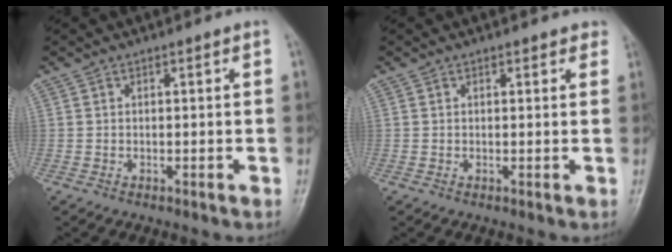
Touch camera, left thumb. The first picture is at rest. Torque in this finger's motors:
{"motor_torque": [0.03, 0.10, -0.21, -0.15, 0.01]}